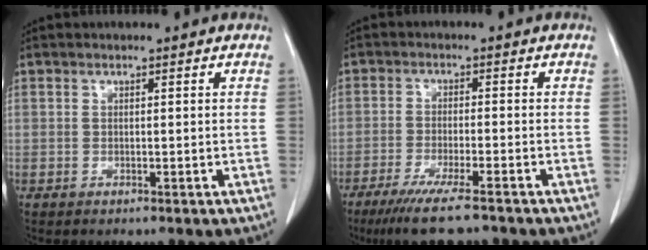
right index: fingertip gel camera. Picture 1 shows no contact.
{"total": 9.3, "force": [-7.2, 0.6, 5.9], "torque": [-0.095, -0.023, -0.114]}